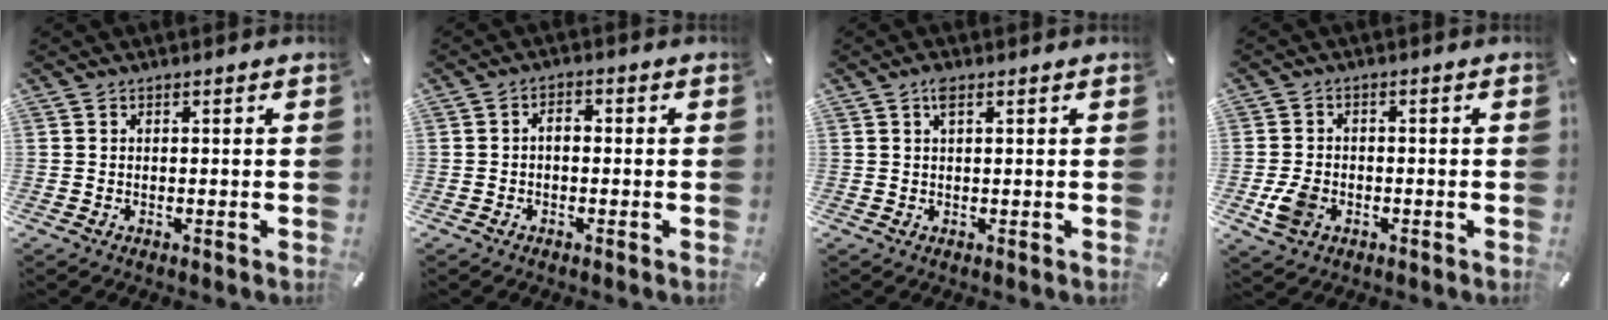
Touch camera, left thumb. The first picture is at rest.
{"total": 2.4, "force": [-0.7, 1.5, 1.8], "torque": [-0.033, 0.011, -0.016]}
{"total": 2.2, "force": [1.0, 0.9, 1.8], "torque": [-0.039, 0.004, 0.017]}
{"total": 5.3, "force": [-1.7, 4.2, 2.7], "torque": [-0.070, 0.003, -0.033]}